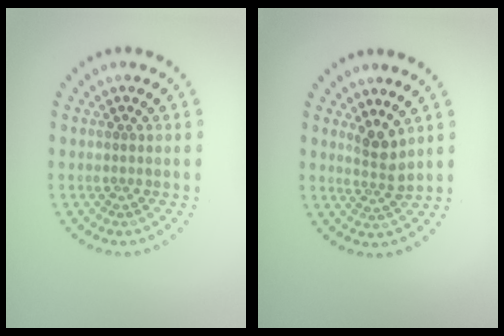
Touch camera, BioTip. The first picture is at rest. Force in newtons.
{"total": 2.3, "press": 1.8, "slide": 1.5}